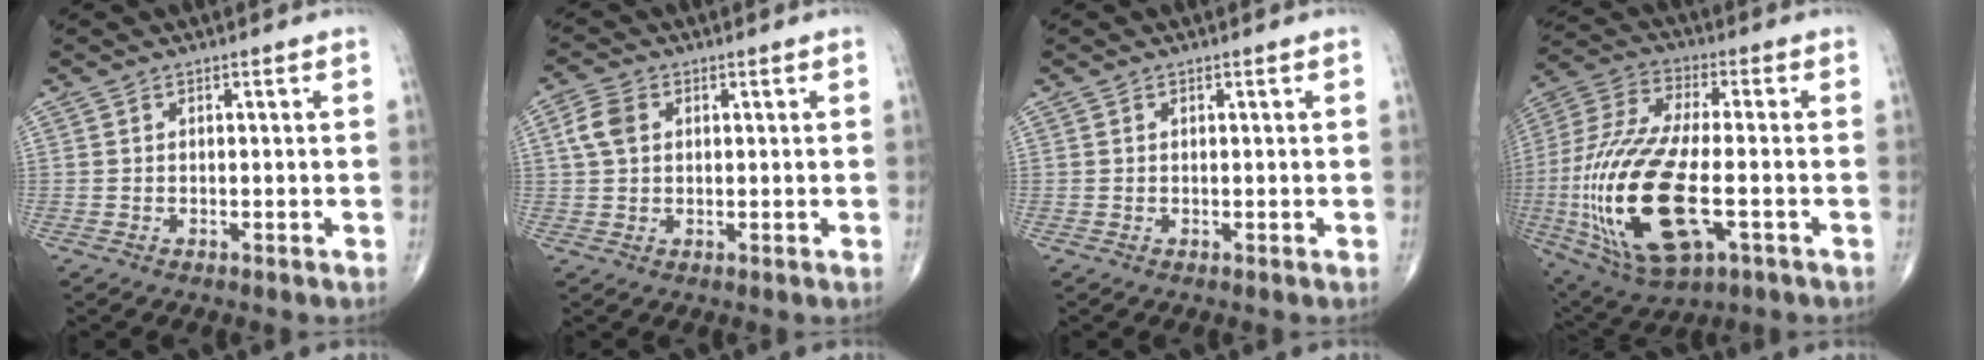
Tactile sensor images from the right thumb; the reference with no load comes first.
{"total": 4.6, "force": [1.1, 3.3, 3.0], "torque": [-0.063, 0.008, 0.019]}
{"total": 0.0}
{"total": 25.6, "force": [-5.6, 10.6, 22.6], "torque": [-0.528, -0.007, -0.085]}